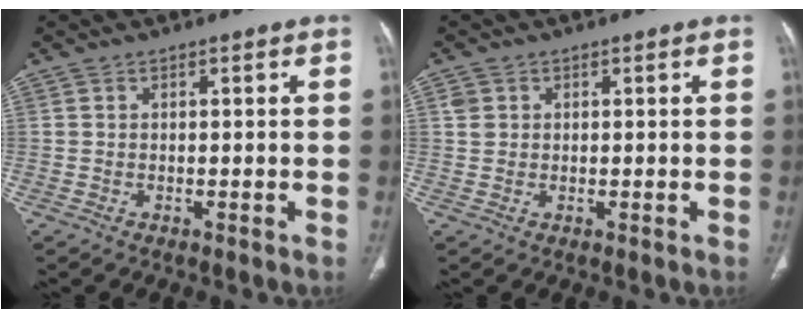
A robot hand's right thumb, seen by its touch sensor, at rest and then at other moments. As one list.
[{"total": 1.9, "force": [0.7, 1.7, 0.6], "torque": [-0.006, 0.000, 0.012]}]